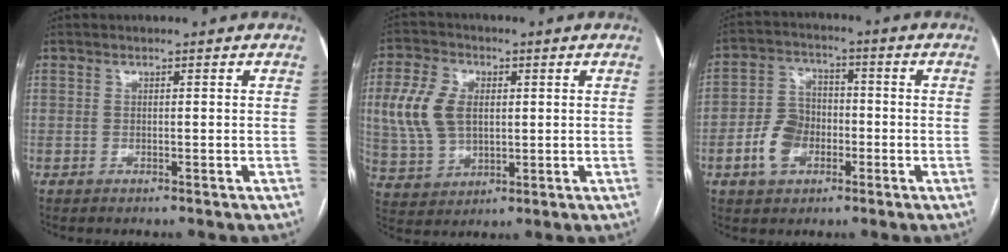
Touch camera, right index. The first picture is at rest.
{"total": 10.2, "force": [1.6, 6.6, 7.6], "torque": [-0.183, 0.020, 0.042]}
{"total": 7.6, "force": [-2.6, 5.6, 4.5], "torque": [-0.100, 0.018, -0.046]}